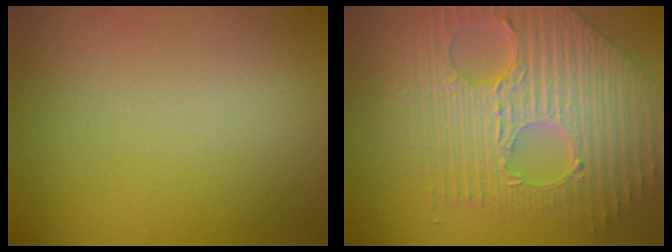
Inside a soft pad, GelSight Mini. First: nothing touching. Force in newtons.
{"total": 9.9, "press": 6.9, "slide": 7.0}